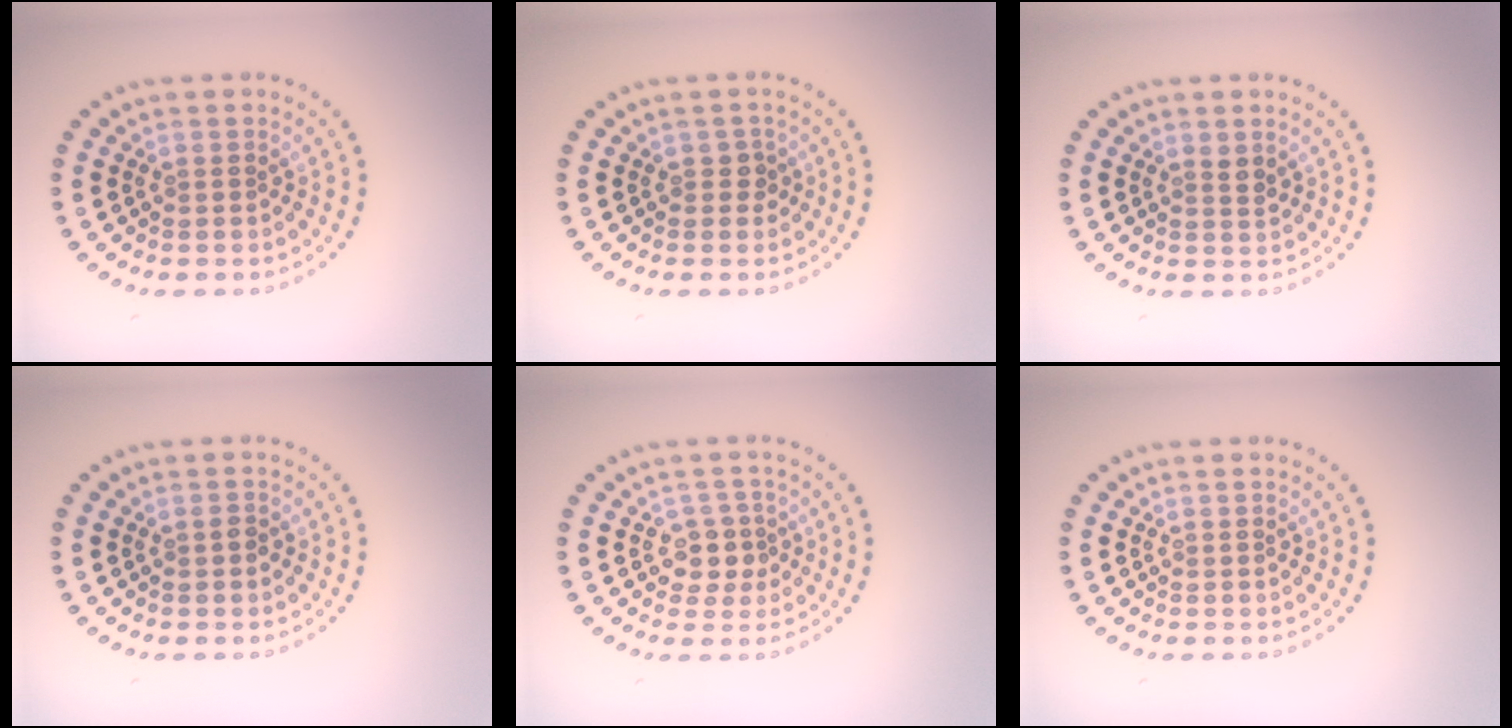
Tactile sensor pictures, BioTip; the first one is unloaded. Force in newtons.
{"total": 1.0, "press": 0.9, "slide": 0.4}
{"total": 1.0, "press": 0.8, "slide": 0.6}
{"total": 0.7, "press": 0.7, "slide": 0.0}
{"total": 2.4, "press": 2.1, "slide": 1.2}
{"total": 0.0}